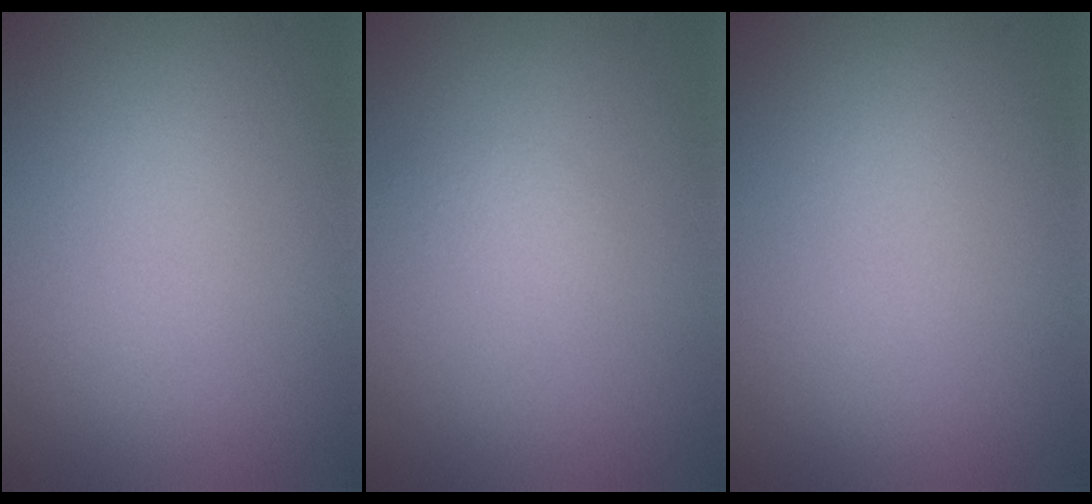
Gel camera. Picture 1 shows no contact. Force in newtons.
{"total": 0.8, "press": 0.8, "slide": 0.0}
{"total": 0.0}